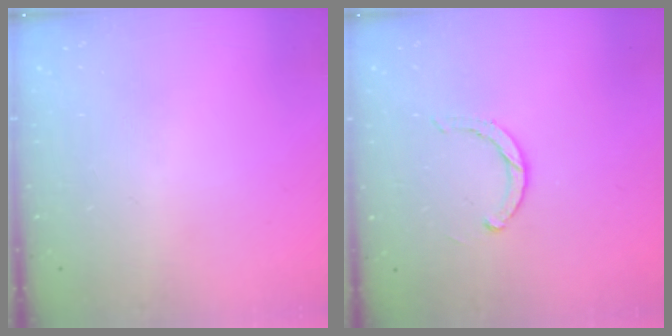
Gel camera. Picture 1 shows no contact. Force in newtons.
{"total": 2.8, "press": 2.8, "slide": 0.2}